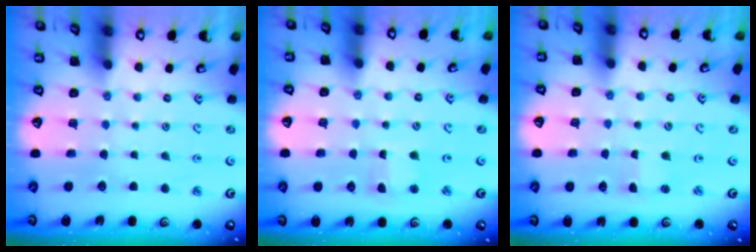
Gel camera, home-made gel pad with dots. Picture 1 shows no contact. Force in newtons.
{"total": 2.7, "press": 2.6, "slide": 0.4}
{"total": 1.6, "press": 1.6, "slide": 0.3}